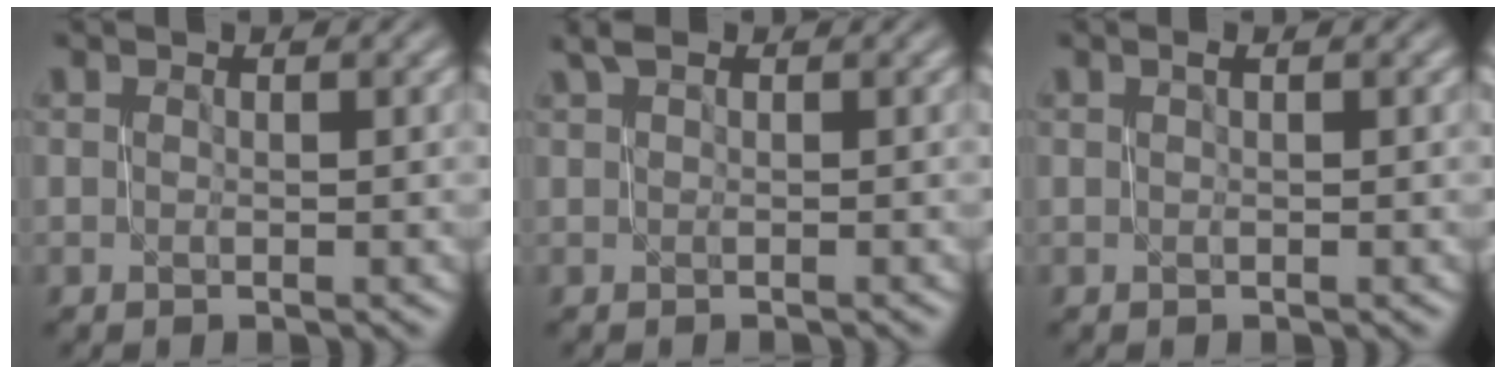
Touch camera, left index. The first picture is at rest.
{"total": 1.2, "force": [1.0, 0.2, 0.6], "torque": [-0.007, 0.002, 0.017]}
{"total": 0.5, "force": [0.3, 0.1, 0.5], "torque": [-0.009, 0.004, 0.005]}